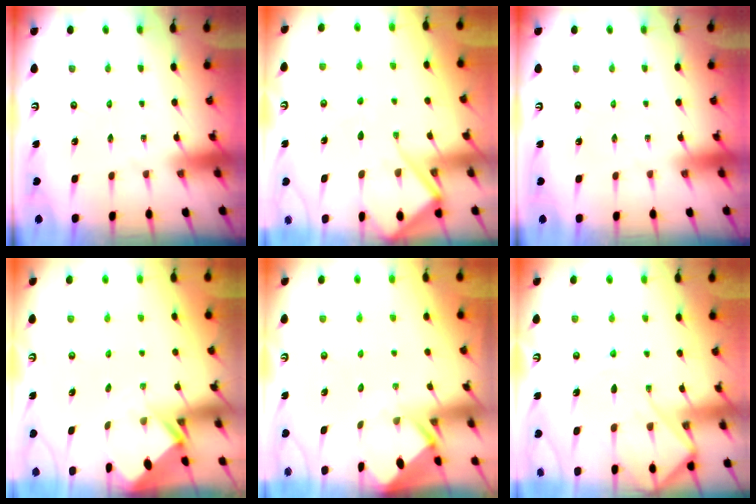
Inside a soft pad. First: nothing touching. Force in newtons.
{"total": 9.6, "press": 9.6, "slide": 0.9}
{"total": 0.0}
{"total": 2.0, "press": 2.0, "slide": 0.2}
{"total": 3.9, "press": 3.9, "slide": 0.3}
{"total": 11.4, "press": 11.4, "slide": 1.3}